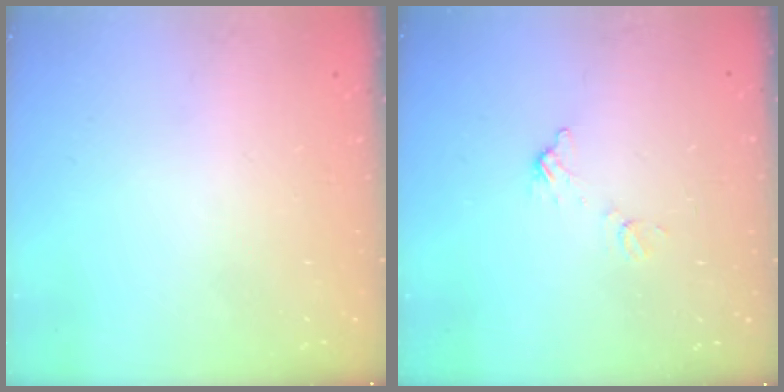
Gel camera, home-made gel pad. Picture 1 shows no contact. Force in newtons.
{"total": 6.8, "press": 6.7, "slide": 0.4}